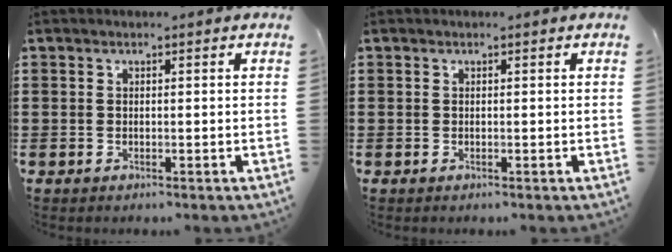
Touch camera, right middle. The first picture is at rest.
{"total": 0.0}